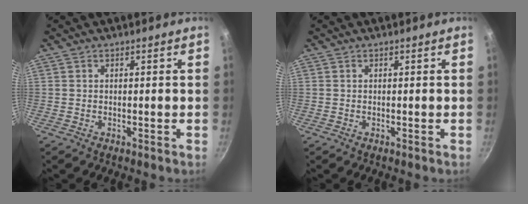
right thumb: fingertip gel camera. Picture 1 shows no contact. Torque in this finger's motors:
{"motor_torque": [-0.25, -0.04, 0.06, -0.01, 0.00]}